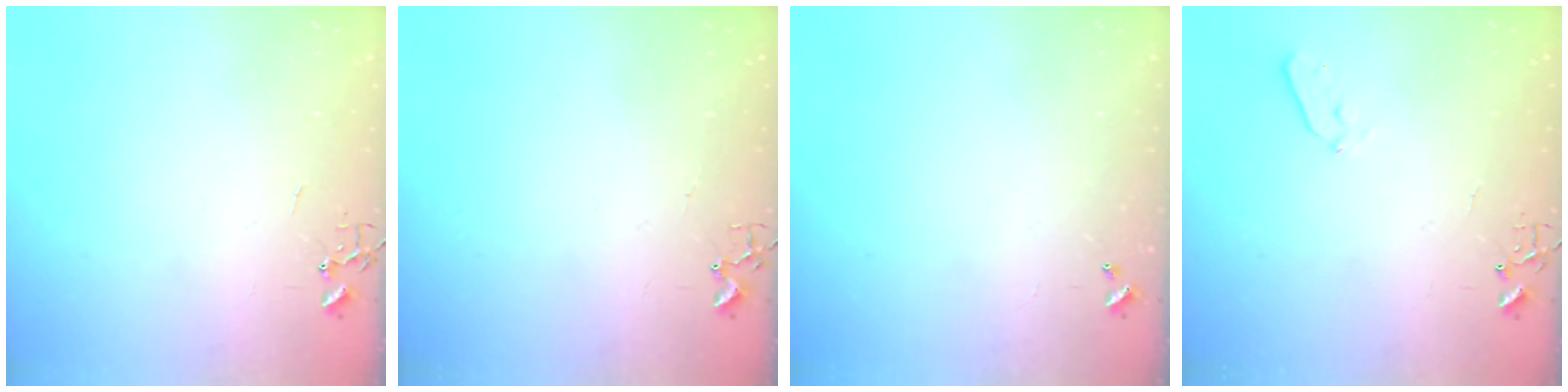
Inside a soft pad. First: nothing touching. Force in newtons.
{"total": 1.9, "press": 1.9, "slide": 0.2}
{"total": 0.0}
{"total": 4.0, "press": 4.0, "slide": 0.4}